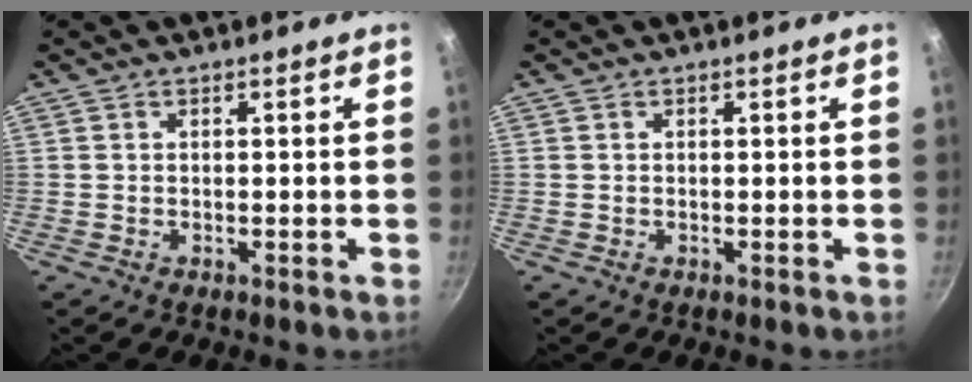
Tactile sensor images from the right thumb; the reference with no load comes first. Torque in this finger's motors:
{"motor_torque": [-0.09, 0.08, 0.00, 0.00, 0.00]}